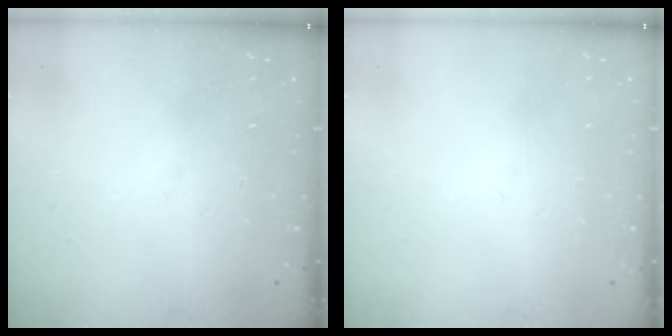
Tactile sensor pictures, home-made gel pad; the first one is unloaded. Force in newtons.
{"total": 0.0}